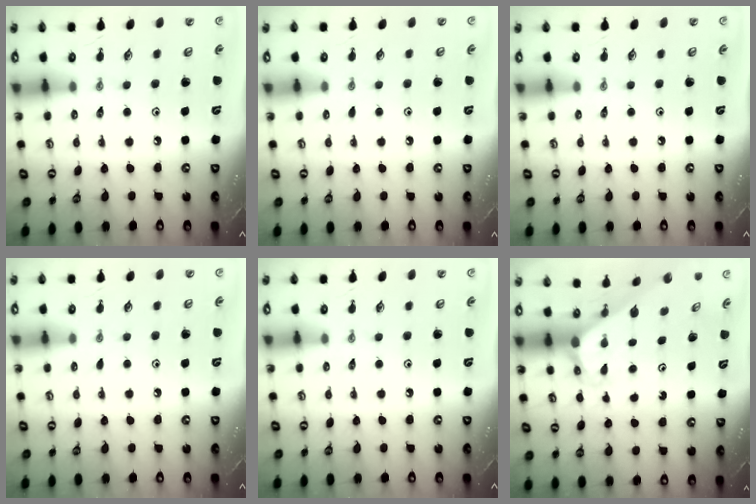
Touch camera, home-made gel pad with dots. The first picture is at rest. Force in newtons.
{"total": 2.8, "press": 2.8, "slide": 0.3}
{"total": 0.0}
{"total": 2.8, "press": 2.8, "slide": 0.3}
{"total": 0.0}
{"total": 2.8, "press": 2.8, "slide": 0.2}